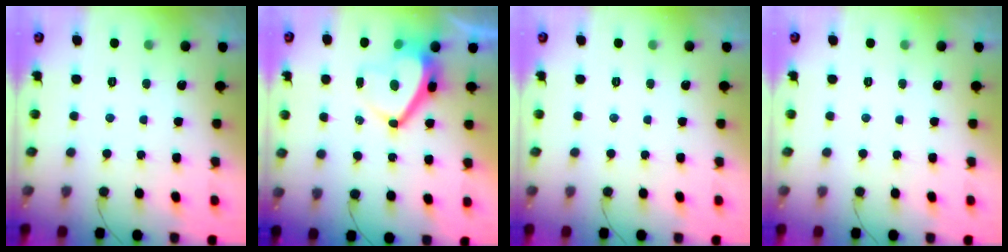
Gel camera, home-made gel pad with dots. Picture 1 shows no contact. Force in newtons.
{"total": 9.9, "press": 9.8, "slide": 1.2}
{"total": 0.0}
{"total": 0.0}